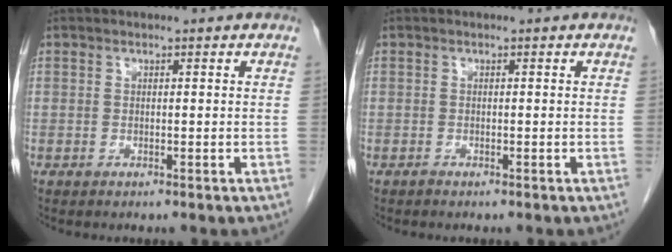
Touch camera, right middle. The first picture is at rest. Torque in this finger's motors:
{"motor_torque": [-0.26, -0.04, -0.03, -0.01]}